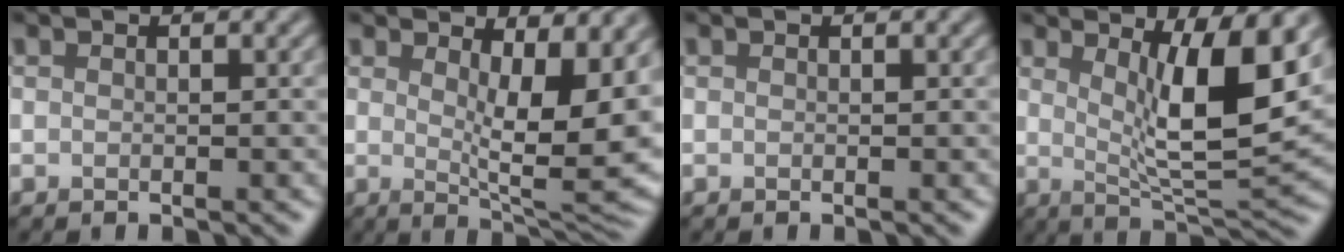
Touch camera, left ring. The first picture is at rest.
{"total": 10.2, "force": [2.4, 3.2, 9.3], "torque": [-0.116, -0.016, 0.040]}
{"total": 0.0}
{"total": 8.8, "force": [2.6, 2.0, 8.2], "torque": [-0.124, -0.016, 0.048]}